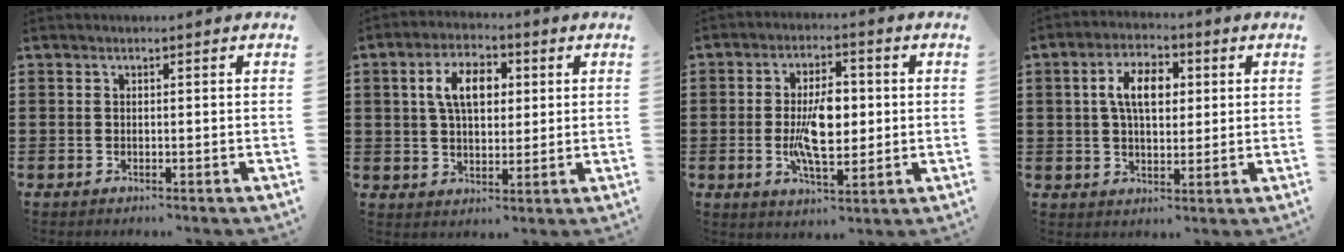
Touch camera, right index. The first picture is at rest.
{"total": 7.4, "force": [1.9, 4.3, 5.7], "torque": [-0.118, 0.015, 0.028]}
{"total": 8.8, "force": [-0.3, 4.0, 7.8], "torque": [-0.158, -0.003, -0.014]}
{"total": 6.9, "force": [1.4, 3.8, 5.5], "torque": [-0.111, 0.014, 0.018]}